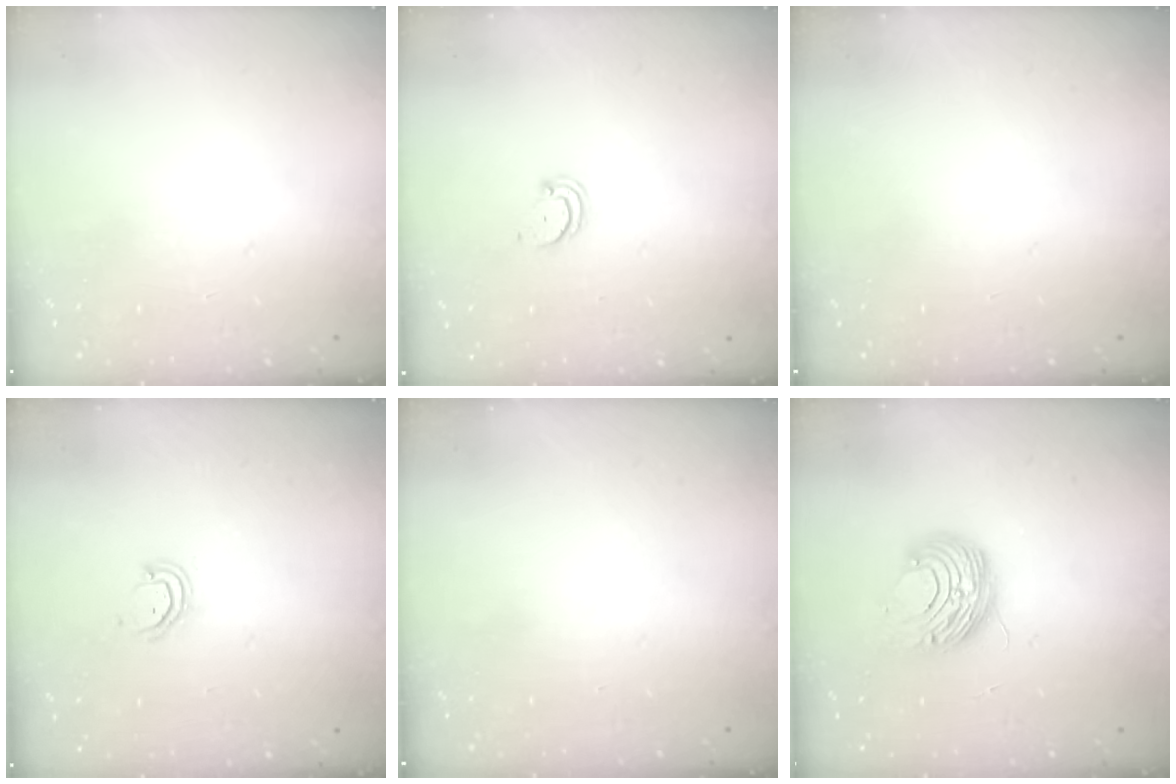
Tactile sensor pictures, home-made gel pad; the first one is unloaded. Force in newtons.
{"total": 2.5, "press": 2.5, "slide": 0.3}
{"total": 0.0}
{"total": 4.0, "press": 4.0, "slide": 0.3}
{"total": 0.0}
{"total": 10.0, "press": 10.0, "slide": 0.7}